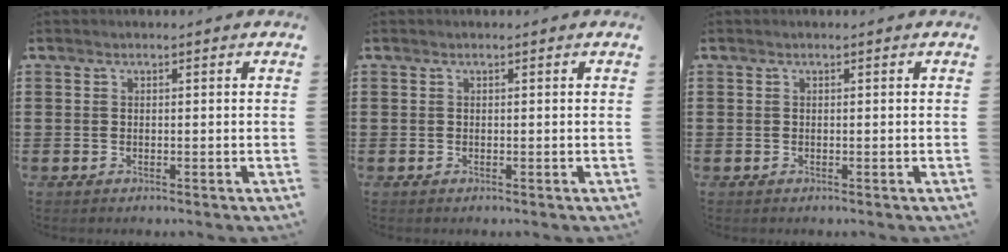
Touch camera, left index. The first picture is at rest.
{"total": 0.0}
{"total": 0.0}